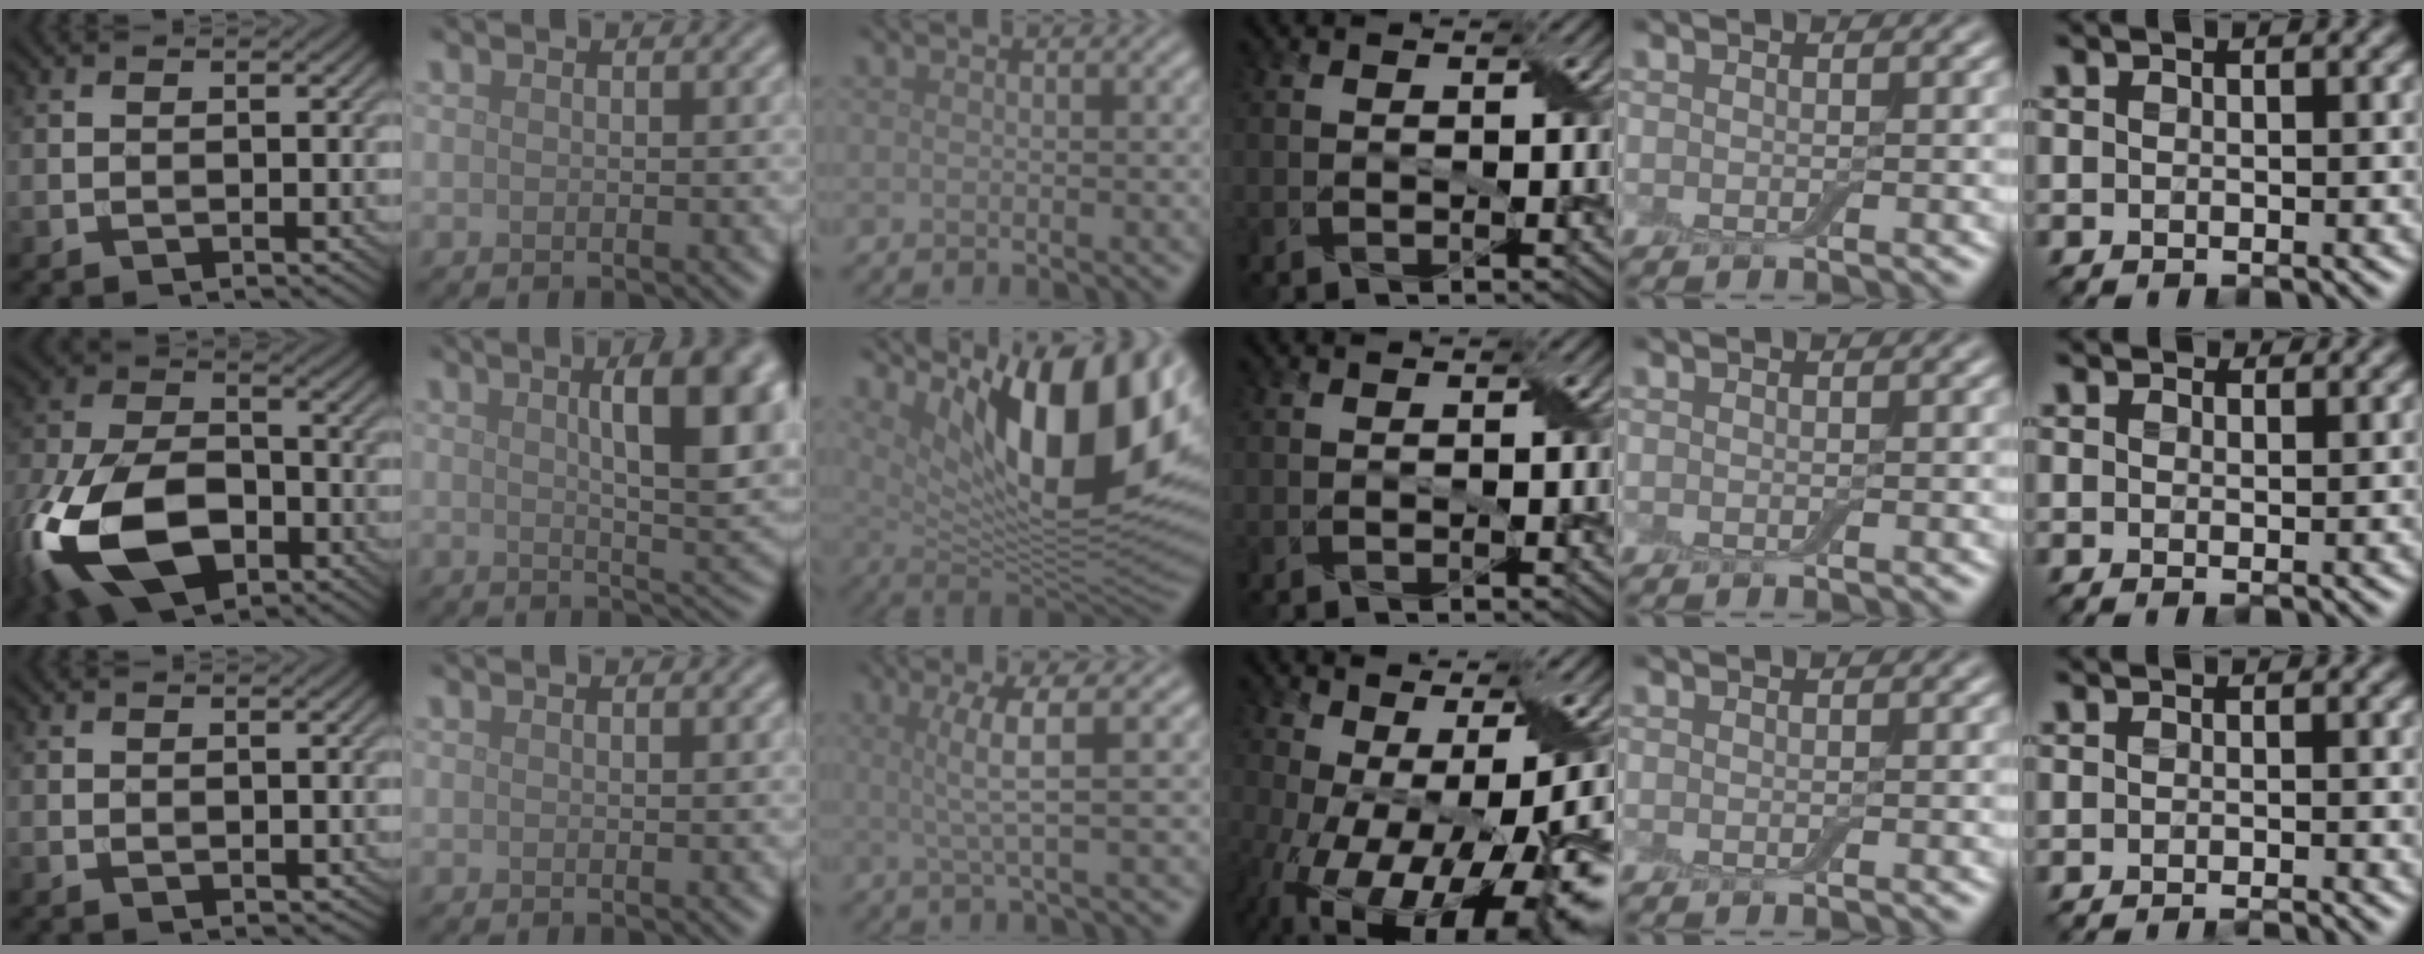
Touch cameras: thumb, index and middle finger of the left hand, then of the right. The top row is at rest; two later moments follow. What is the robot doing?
{"motion": "peel", "object": "aluminum foil"}